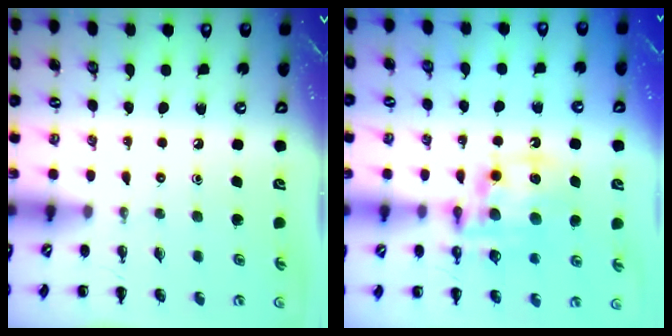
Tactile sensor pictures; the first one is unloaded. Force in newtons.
{"total": 12.2, "press": 11.7, "slide": 3.2}